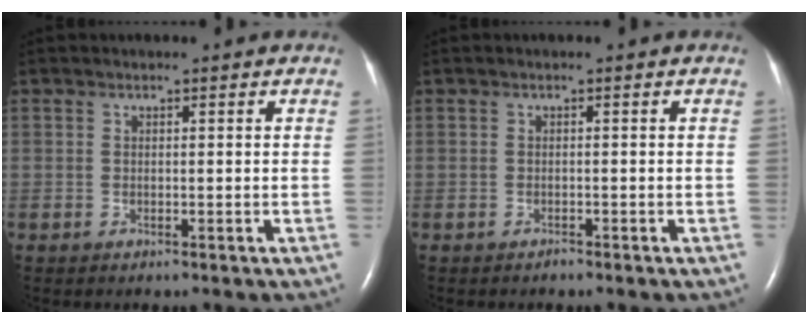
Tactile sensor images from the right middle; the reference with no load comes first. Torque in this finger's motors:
{"motor_torque": [0.23, -0.12, 0.02, 0.01]}